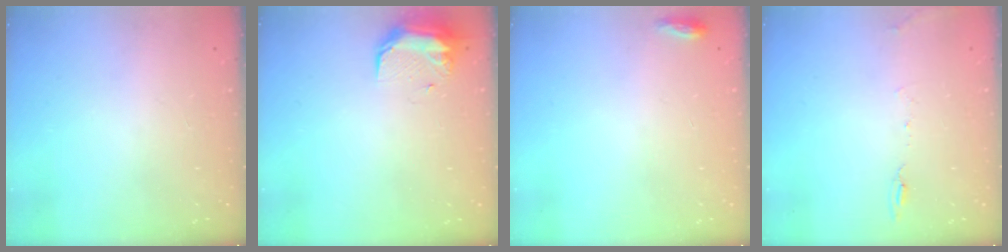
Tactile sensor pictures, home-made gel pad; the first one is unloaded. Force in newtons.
{"total": 8.7, "press": 8.6, "slide": 1.3}
{"total": 3.7, "press": 3.5, "slide": 1.2}
{"total": 7.5, "press": 7.4, "slide": 0.8}